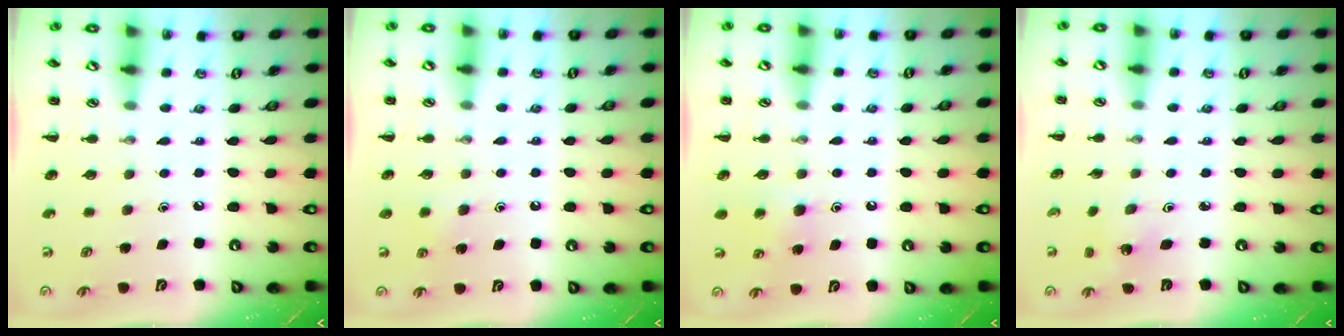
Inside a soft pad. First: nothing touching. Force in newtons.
{"total": 2.8, "press": 2.5, "slide": 1.3}
{"total": 6.0, "press": 5.7, "slide": 1.7}
{"total": 2.3, "press": 2.2, "slide": 0.8}